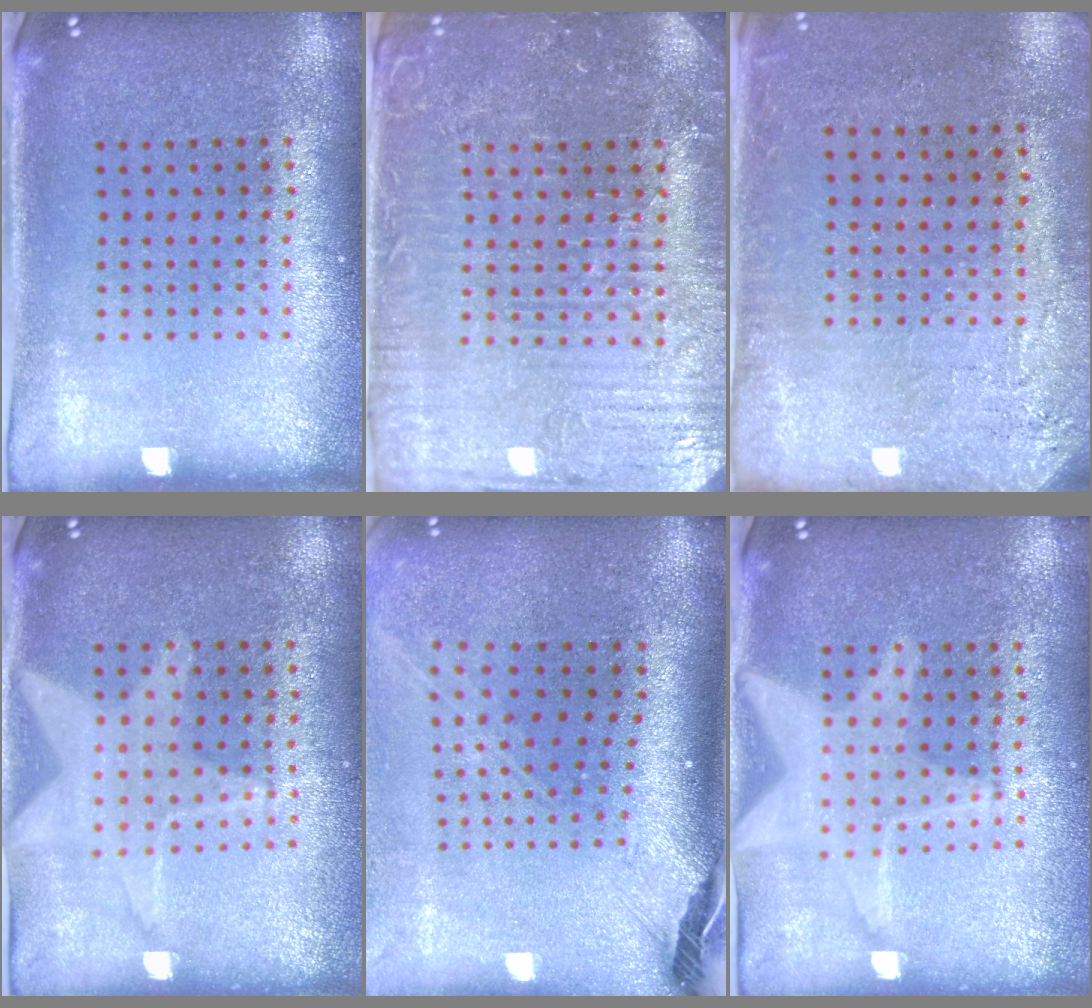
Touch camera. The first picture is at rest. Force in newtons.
{"total": 4.5, "press": 4.3, "slide": 1.3}
{"total": 2.7, "press": 2.3, "slide": 1.4}
{"total": 1.1, "press": 1.1, "slide": 0.2}
{"total": 2.8, "press": 2.0, "slide": 1.9}
{"total": 3.1, "press": 3.1, "slide": 0.5}